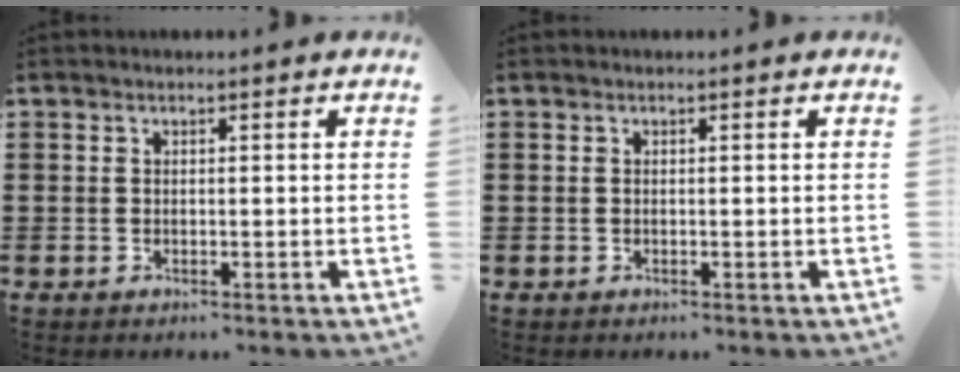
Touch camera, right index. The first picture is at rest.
{"total": 0.0}